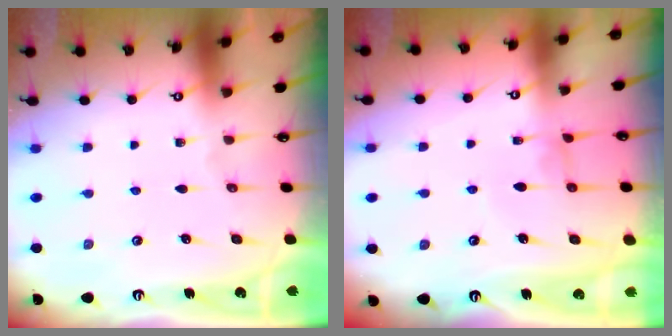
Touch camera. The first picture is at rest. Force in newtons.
{"total": 1.0, "press": 0.9, "slide": 0.4}